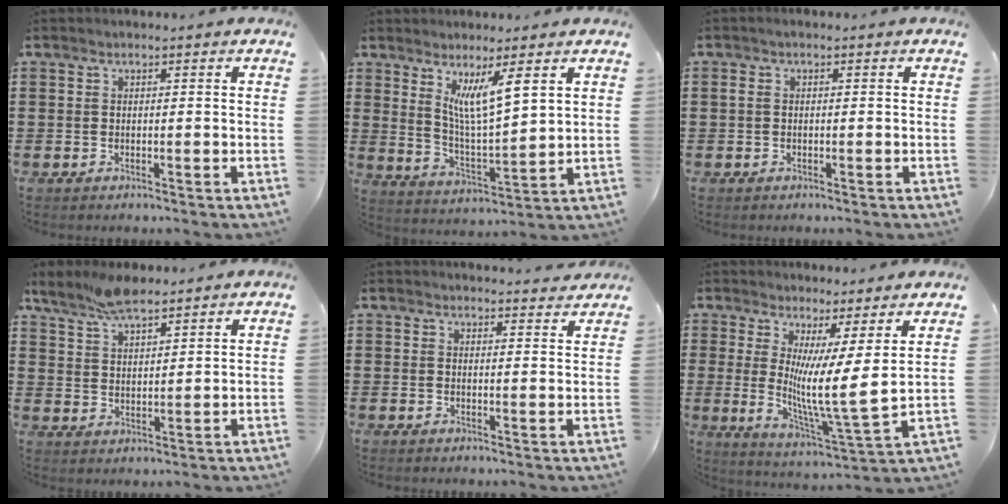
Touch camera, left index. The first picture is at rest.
{"total": 7.3, "force": [4.6, 0.9, 5.6], "torque": [-0.107, -0.020, 0.076]}
{"total": 0.9, "force": [-0.3, 0.4, 0.8], "torque": [-0.016, 0.001, -0.006]}
{"total": 6.0, "force": [5.3, 1.4, 2.3], "torque": [-0.058, -0.010, 0.100]}
{"total": 2.4, "force": [2.4, 0.1, 0.2], "torque": [-0.001, -0.010, 0.044]}
{"total": 9.3, "force": [3.0, 0.4, 8.9], "torque": [-0.152, -0.048, 0.048]}